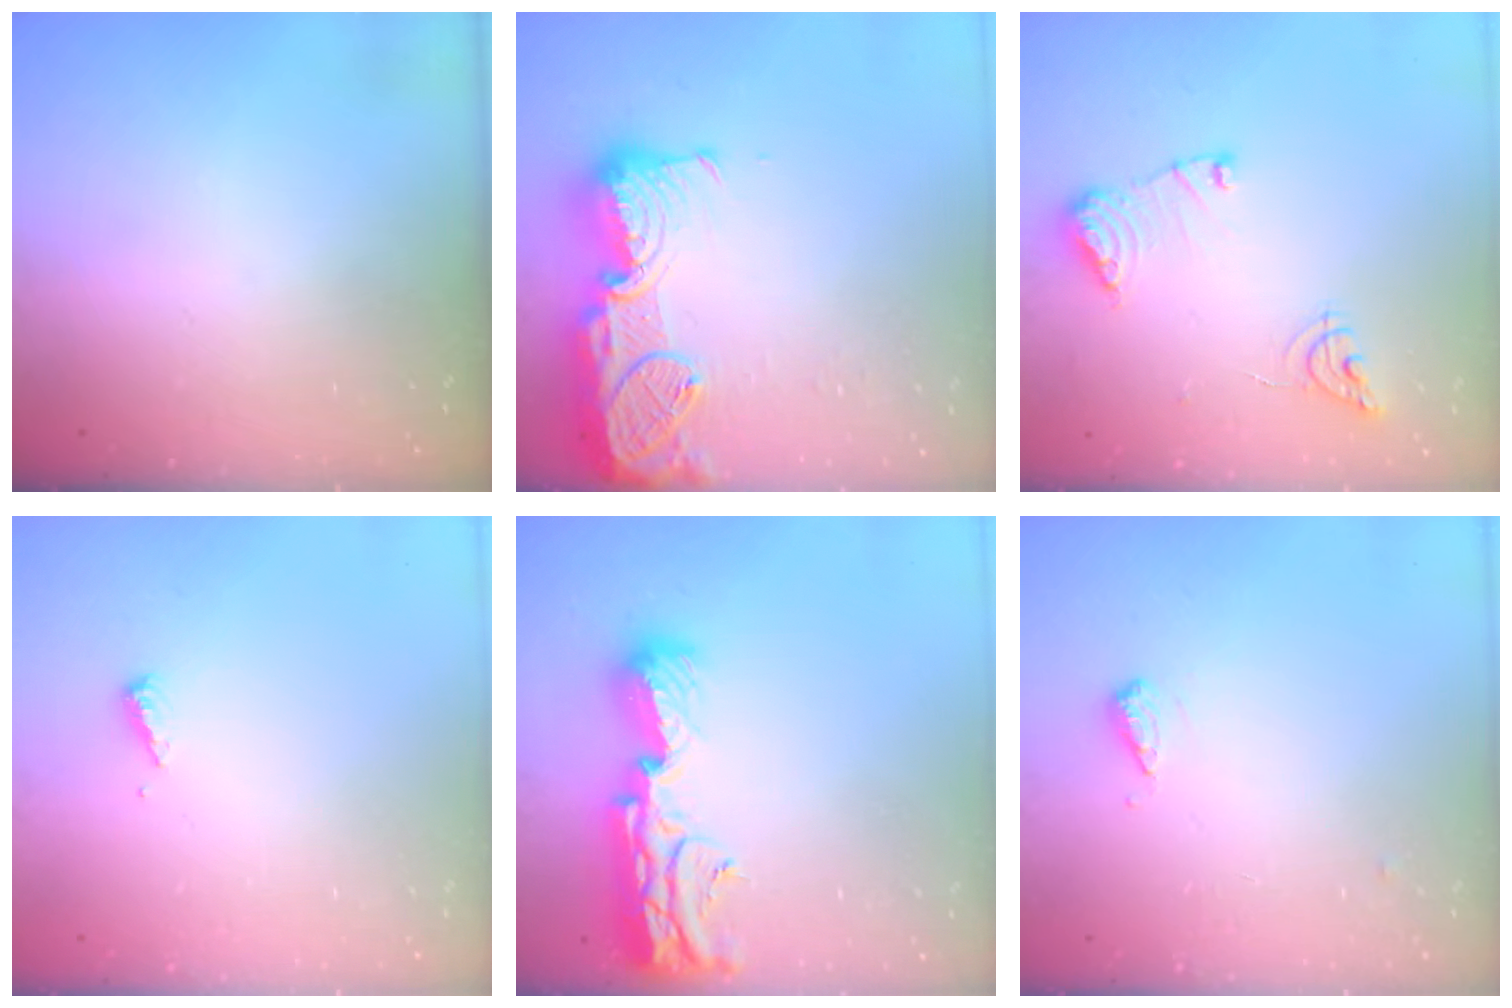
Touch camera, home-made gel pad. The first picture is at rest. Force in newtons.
{"total": 19.4, "press": 19.0, "slide": 3.7}
{"total": 11.5, "press": 11.4, "slide": 1.0}
{"total": 3.6, "press": 3.6, "slide": 0.4}
{"total": 20.1, "press": 19.4, "slide": 5.5}
{"total": 8.3, "press": 8.3, "slide": 0.9}